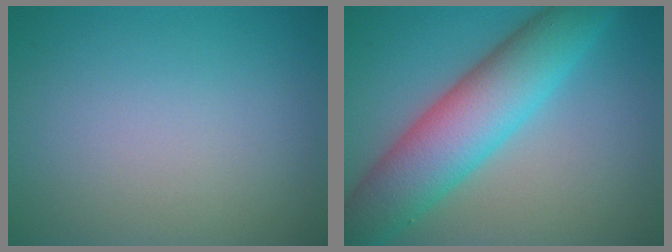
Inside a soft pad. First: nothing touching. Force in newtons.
{"total": 9.0, "press": 9.0, "slide": 0.2}